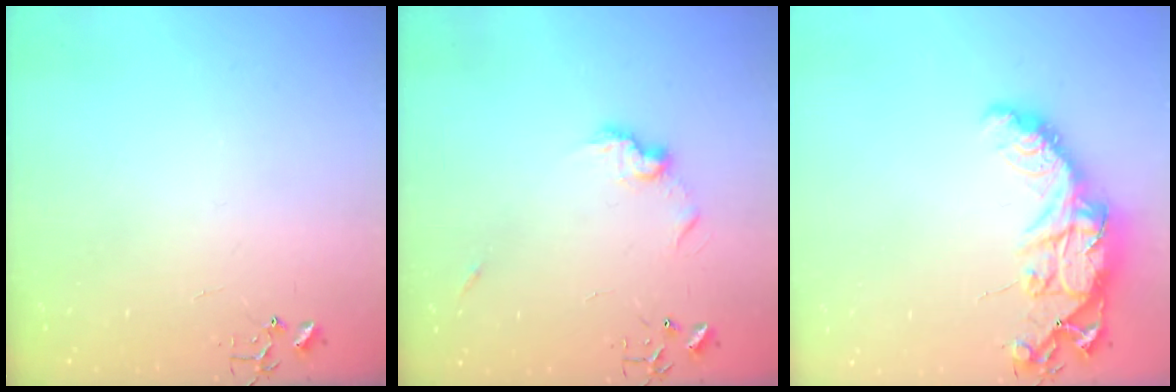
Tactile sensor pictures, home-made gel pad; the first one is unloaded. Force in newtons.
{"total": 8.8, "press": 8.8, "slide": 0.4}
{"total": 17.0, "press": 17.0, "slide": 1.3}